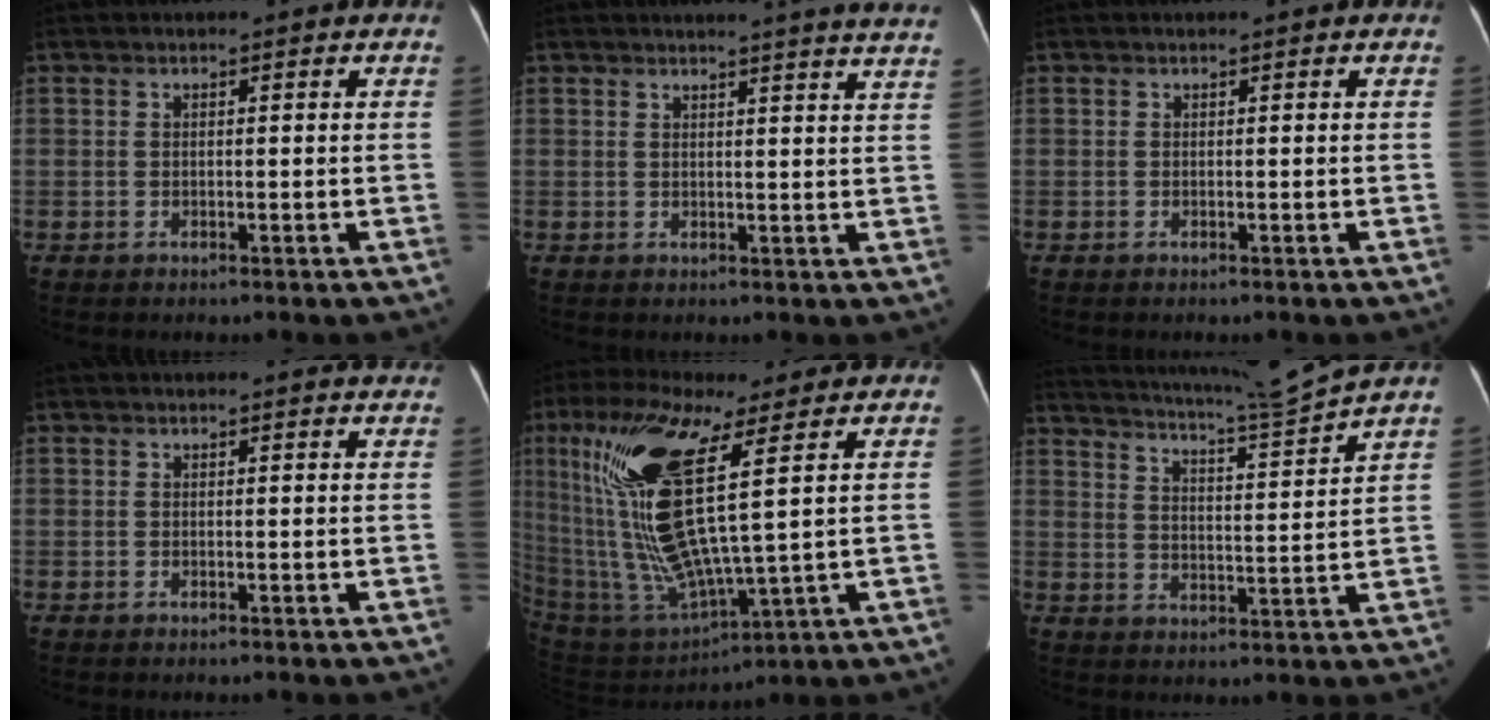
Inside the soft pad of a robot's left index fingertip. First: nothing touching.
{"total": 11.9, "force": [11.0, -1.1, 4.3], "torque": [-0.054, -0.044, 0.105]}
{"total": 0.0}
{"total": 2.9, "force": [2.8, 0.2, 0.5], "torque": [-0.008, -0.006, 0.013]}
{"total": 18.6, "force": [5.8, 3.0, 17.4], "torque": [-0.389, -0.012, 0.114]}
{"total": 11.2, "force": [10.3, -2.8, 3.4], "torque": [-0.071, -0.041, 0.161]}